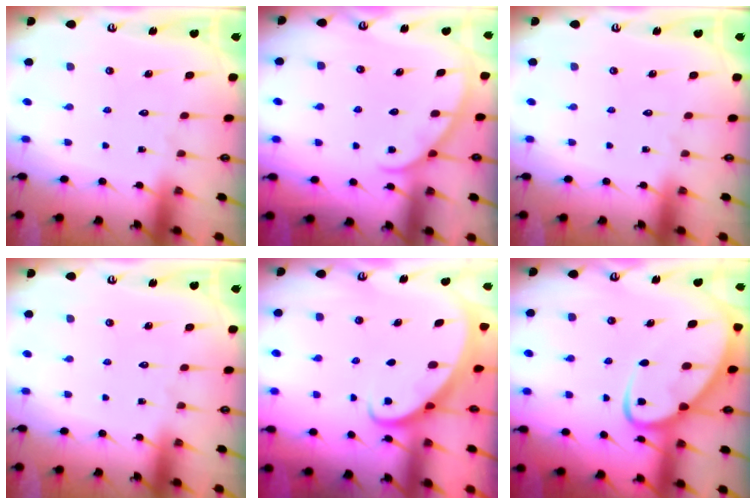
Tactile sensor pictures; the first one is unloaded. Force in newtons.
{"total": 2.8, "press": 2.8, "slide": 0.3}
{"total": 0.0}
{"total": 0.0}
{"total": 2.5, "press": 2.5, "slide": 0.3}
{"total": 8.4, "press": 8.4, "slide": 0.8}